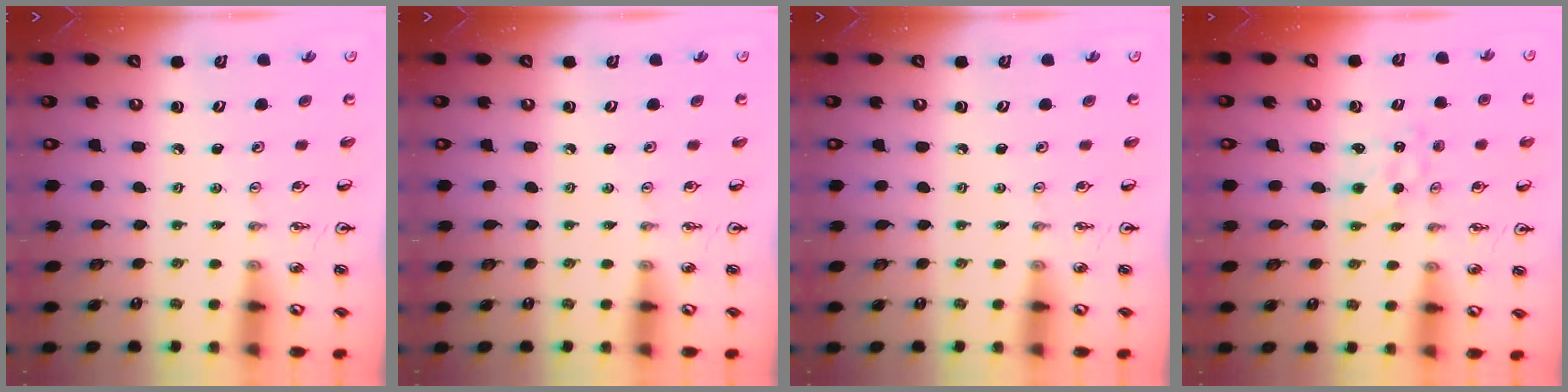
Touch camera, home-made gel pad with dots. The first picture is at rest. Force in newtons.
{"total": 0.0}
{"total": 0.0}
{"total": 0.6, "press": 0.6, "slide": 0.1}